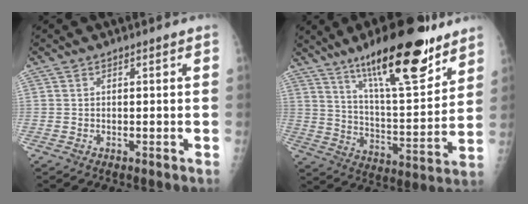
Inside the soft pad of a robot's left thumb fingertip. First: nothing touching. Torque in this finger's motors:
{"motor_torque": [1.07, -0.11, 1.63, -1.13, 0.34]}